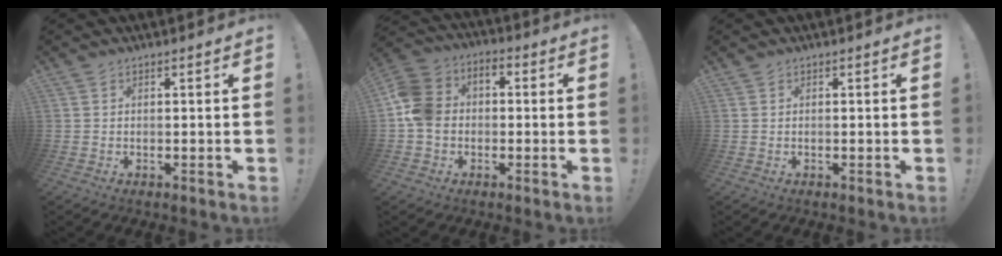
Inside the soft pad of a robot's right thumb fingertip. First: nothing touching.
{"total": 10.9, "force": [-2.7, 8.7, 5.9], "torque": [-0.119, 0.030, -0.049]}
{"total": 0.0}